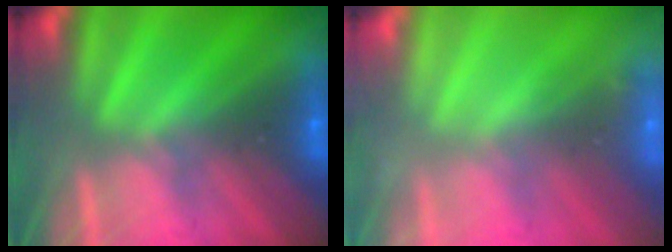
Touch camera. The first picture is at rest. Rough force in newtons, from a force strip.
{"total": 2.3}